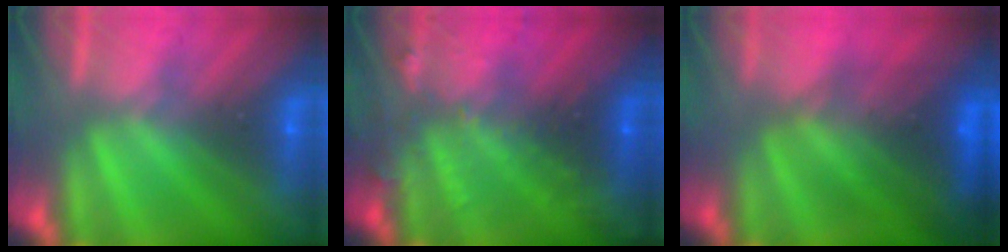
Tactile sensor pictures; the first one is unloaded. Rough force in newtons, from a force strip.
{"total": 2.9}
{"total": 7.0}